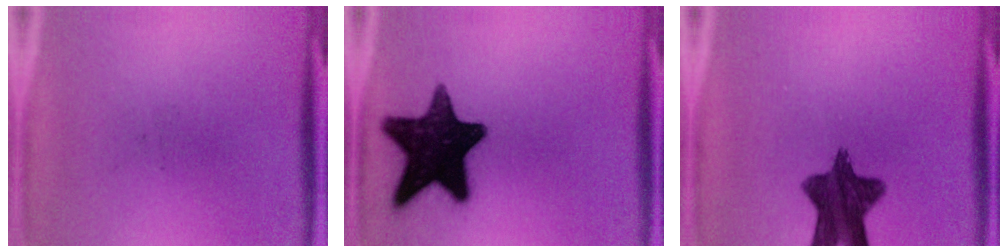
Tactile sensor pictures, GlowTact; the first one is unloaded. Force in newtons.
{"total": 17.9}
{"total": 11.3}